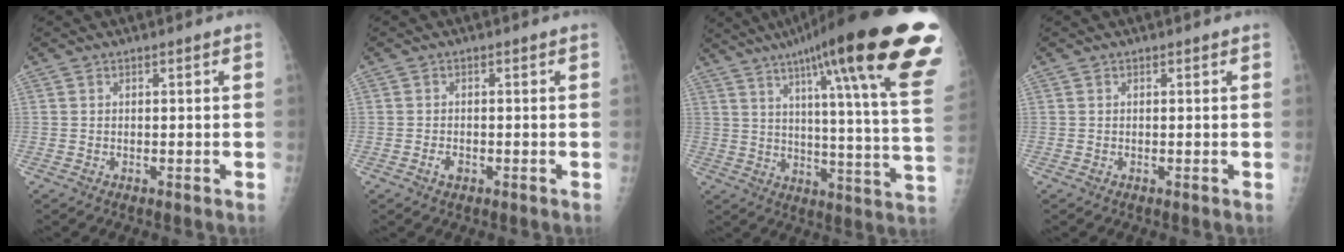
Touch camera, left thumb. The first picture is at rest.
{"total": 1.6, "force": [-0.7, 1.1, 1.0], "torque": [-0.014, 0.003, -0.012]}
{"total": 32.0, "force": [18.8, 4.3, 25.6], "torque": [-0.288, -0.058, 0.259]}
{"total": 0.0}